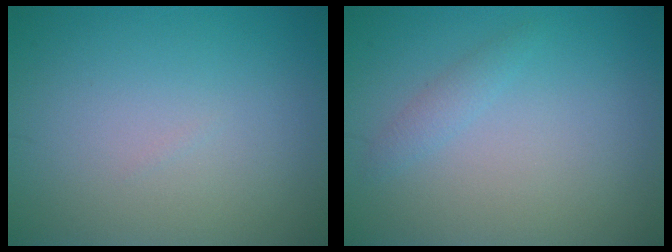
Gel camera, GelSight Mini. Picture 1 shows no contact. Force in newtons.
{"total": 1.1, "press": 1.1, "slide": 0.1}